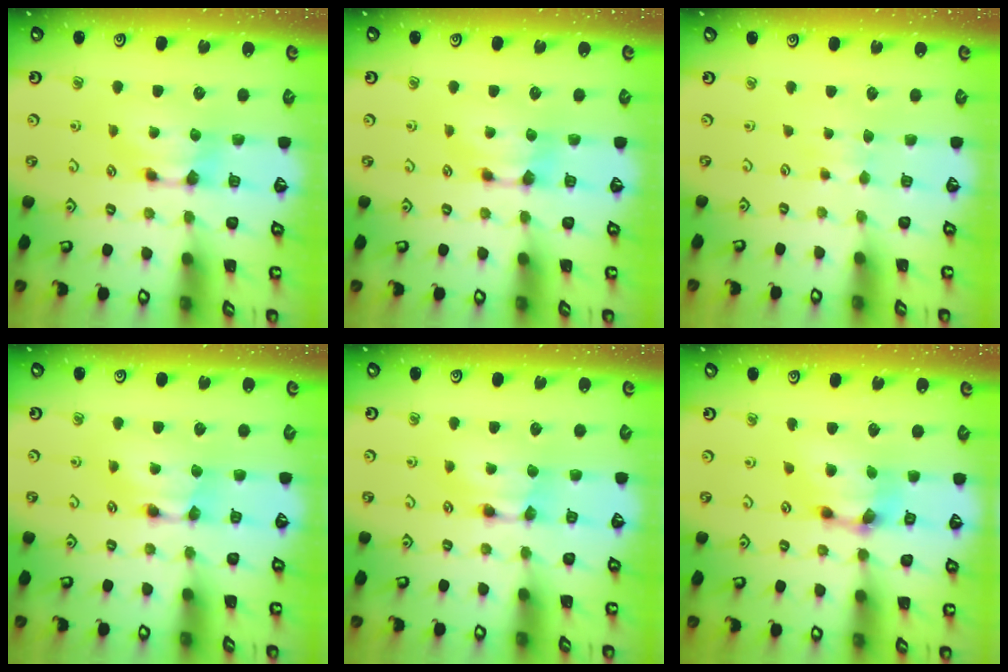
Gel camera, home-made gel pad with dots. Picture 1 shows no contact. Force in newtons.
{"total": 0.0}
{"total": 2.5, "press": 2.5, "slide": 0.5}
{"total": 1.6, "press": 1.6, "slide": 0.1}
{"total": 1.7, "press": 1.7, "slide": 0.2}
{"total": 5.5, "press": 5.0, "slide": 2.4}